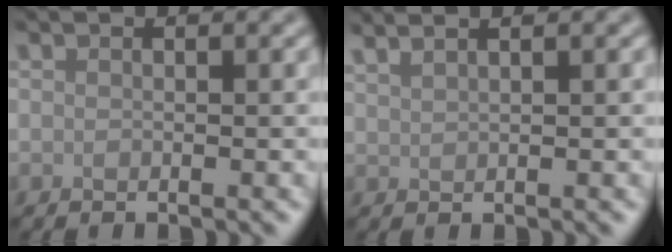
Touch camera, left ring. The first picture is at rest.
{"total": 2.6, "force": [2.1, 0.8, 1.3], "torque": [-0.010, 0.012, 0.017]}